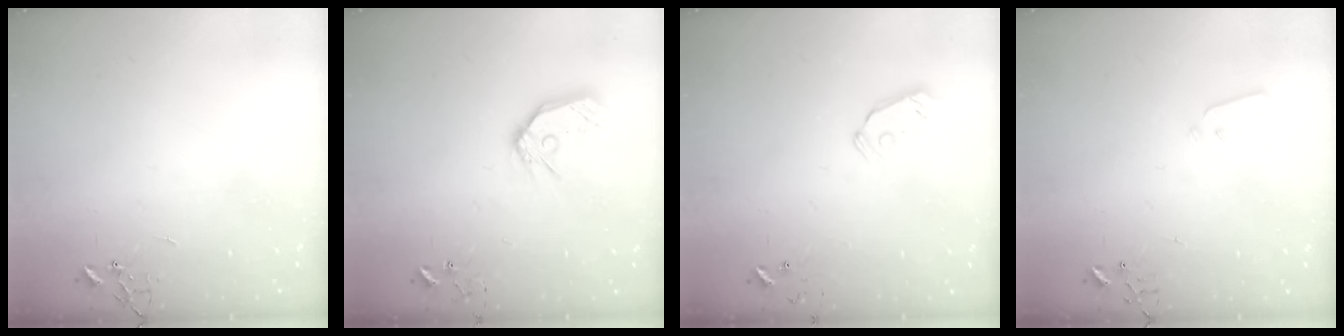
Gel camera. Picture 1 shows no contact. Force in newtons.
{"total": 13.0, "press": 12.9, "slide": 1.6}
{"total": 5.8, "press": 5.7, "slide": 0.9}
{"total": 2.8, "press": 2.7, "slide": 0.4}